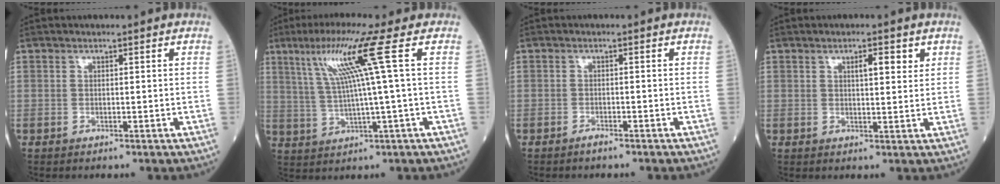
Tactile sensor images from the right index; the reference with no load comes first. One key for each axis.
{"total": 9.8, "fx": 3.7, "fy": -2.3, "fz": 8.8, "tx": -0.161, "ty": 0.017, "tz": 0.075}
{"total": 1.1, "fx": -1.0, "fy": 0.1, "fz": 0.4, "tx": -0.012, "ty": 0.000, "tz": -0.015}
{"total": 3.2, "fx": 1.6, "fy": 0.8, "fz": 2.6, "tx": -0.040, "ty": -0.001, "tz": 0.023}